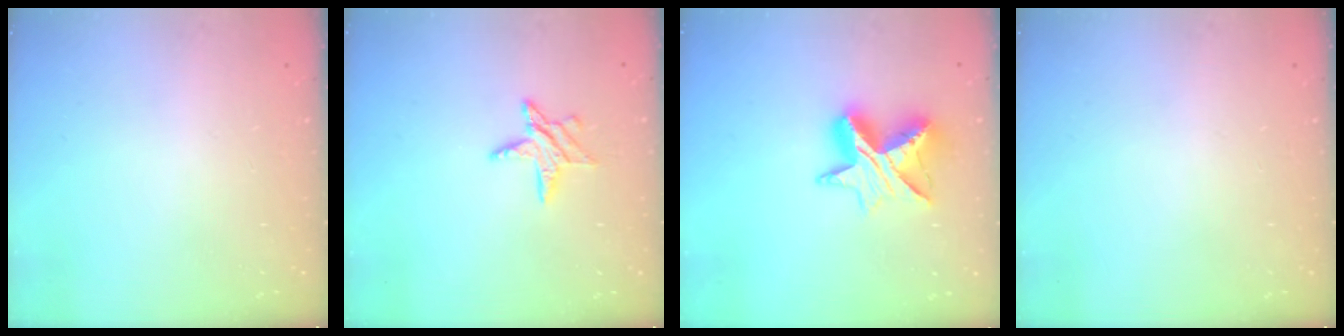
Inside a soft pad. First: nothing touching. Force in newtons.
{"total": 7.8, "press": 7.8, "slide": 0.4}
{"total": 11.5, "press": 11.5, "slide": 0.8}
{"total": 0.0}